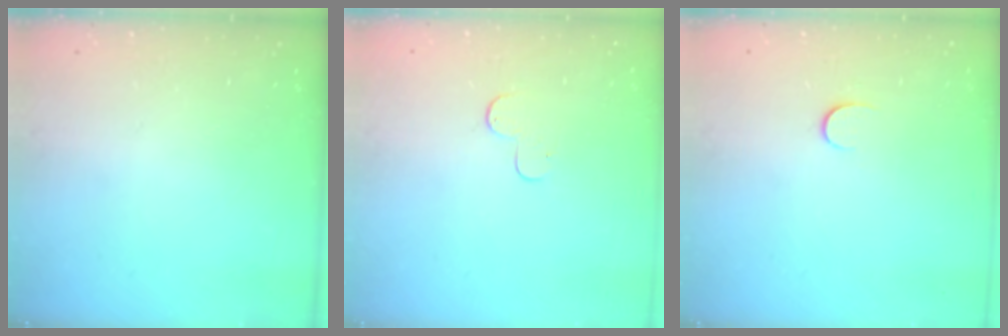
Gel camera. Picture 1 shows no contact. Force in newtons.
{"total": 4.8, "press": 4.8, "slide": 0.5}
{"total": 4.4, "press": 4.3, "slide": 0.7}